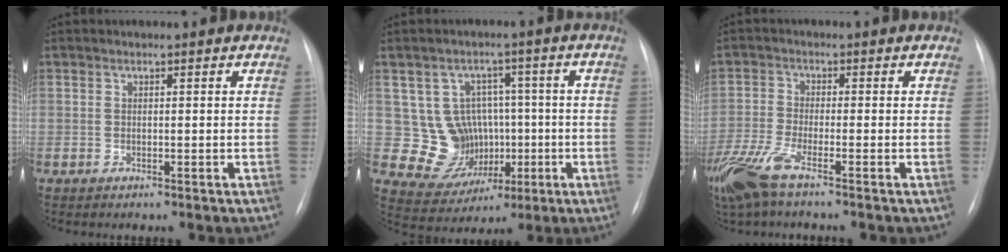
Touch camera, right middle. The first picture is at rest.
{"total": 9.4, "force": [0.0, 9.1, 2.6], "torque": [-0.035, 0.037, 0.022]}
{"total": 8.2, "force": [-5.5, 1.4, 6.0], "torque": [-0.136, -0.016, -0.112]}